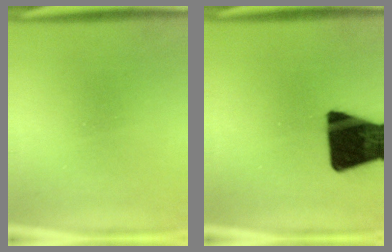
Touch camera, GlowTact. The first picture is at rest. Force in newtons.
{"total": 19.9}